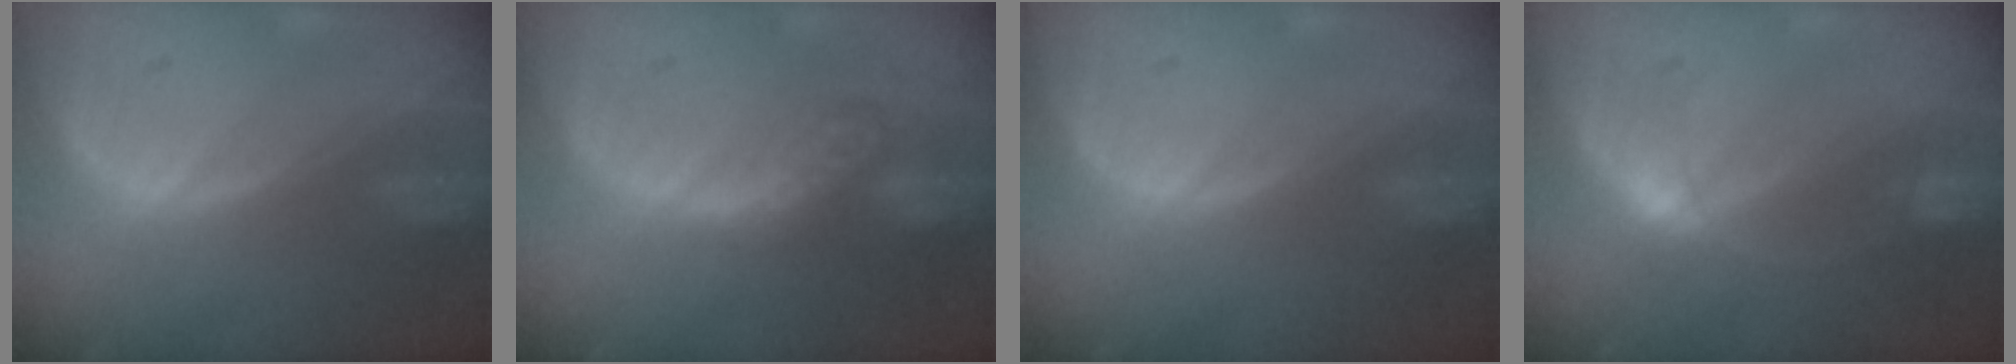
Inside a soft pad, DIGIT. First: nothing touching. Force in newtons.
{"total": 5.2, "press": 5.1, "slide": 1.3}
{"total": 0.0}
{"total": 3.3, "press": 3.3, "slide": 0.2}